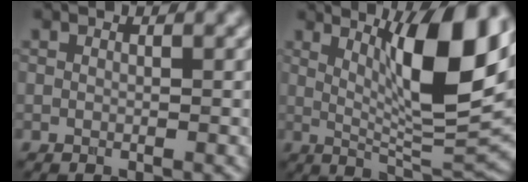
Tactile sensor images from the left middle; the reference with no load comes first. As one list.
[{"total": 10.0, "force": [3.6, 2.2, 9.1], "torque": [-0.133, -0.014, 0.073]}]